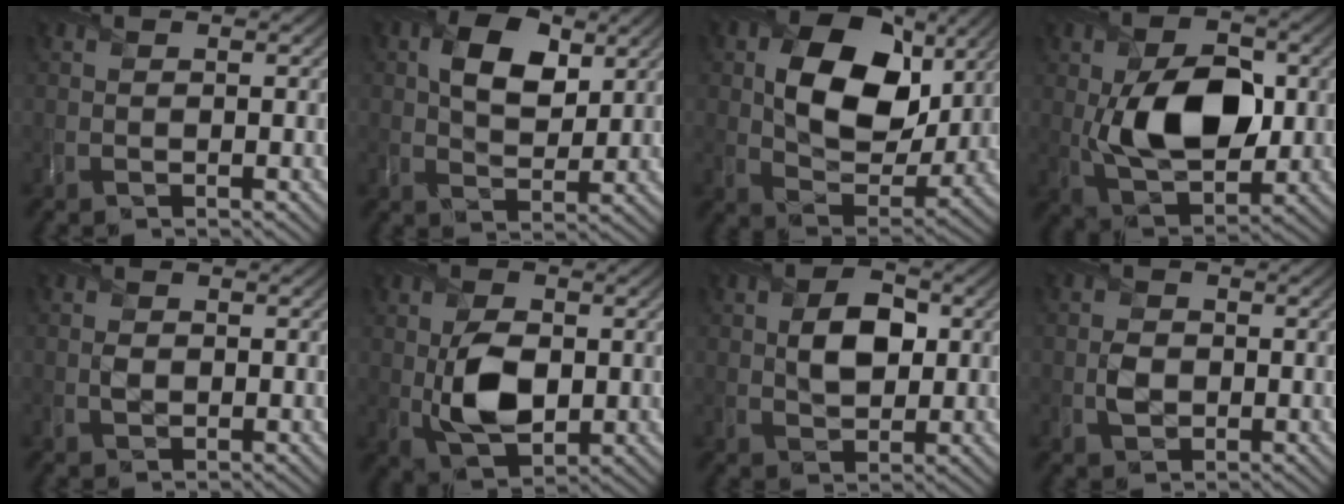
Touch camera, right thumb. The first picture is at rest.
{"total": 7.0, "force": [2.5, 4.4, 4.8], "torque": [-0.088, 0.000, 0.040]}
{"total": 12.9, "force": [3.5, 9.0, 8.6], "torque": [-0.153, -0.008, 0.056]}
{"total": 11.0, "force": [0.0, 6.9, 8.5], "torque": [-0.157, -0.005, 0.001]}
{"total": 1.2, "force": [-0.1, 1.0, 0.6], "torque": [-0.013, -0.005, -0.002]}
{"total": 7.3, "force": [-0.3, 4.6, 5.6], "torque": [-0.118, -0.009, -0.004]}
{"total": 5.4, "force": [0.8, 3.5, 4.0], "torque": [-0.073, 0.001, 0.010]}
{"total": 2.3, "force": [-0.4, 2.0, 1.2], "torque": [-0.027, -0.006, -0.011]}